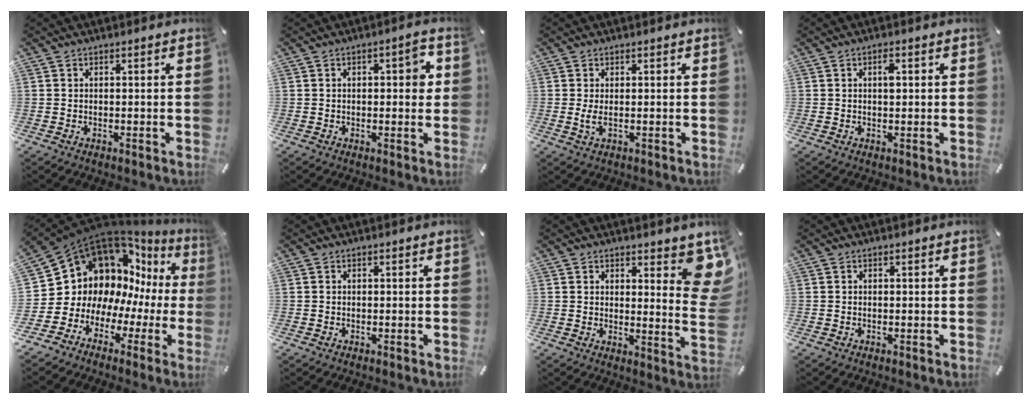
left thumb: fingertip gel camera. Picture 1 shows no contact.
{"total": 4.2, "force": [0.3, 2.0, 3.6], "torque": [-0.037, 0.000, -0.003]}
{"total": 2.7, "force": [0.1, 0.8, 2.5], "torque": [-0.047, -0.007, -0.001]}
{"total": 2.0, "force": [0.4, 0.9, 1.8], "torque": [-0.030, 0.003, 0.004]}
{"total": 13.3, "force": [5.9, 11.0, 4.5], "torque": [-0.103, -0.087, 0.119]}
{"total": 0.0}
{"total": 9.6, "force": [5.6, 3.7, 6.9], "torque": [-0.067, -0.040, 0.094]}
{"total": 0.0}